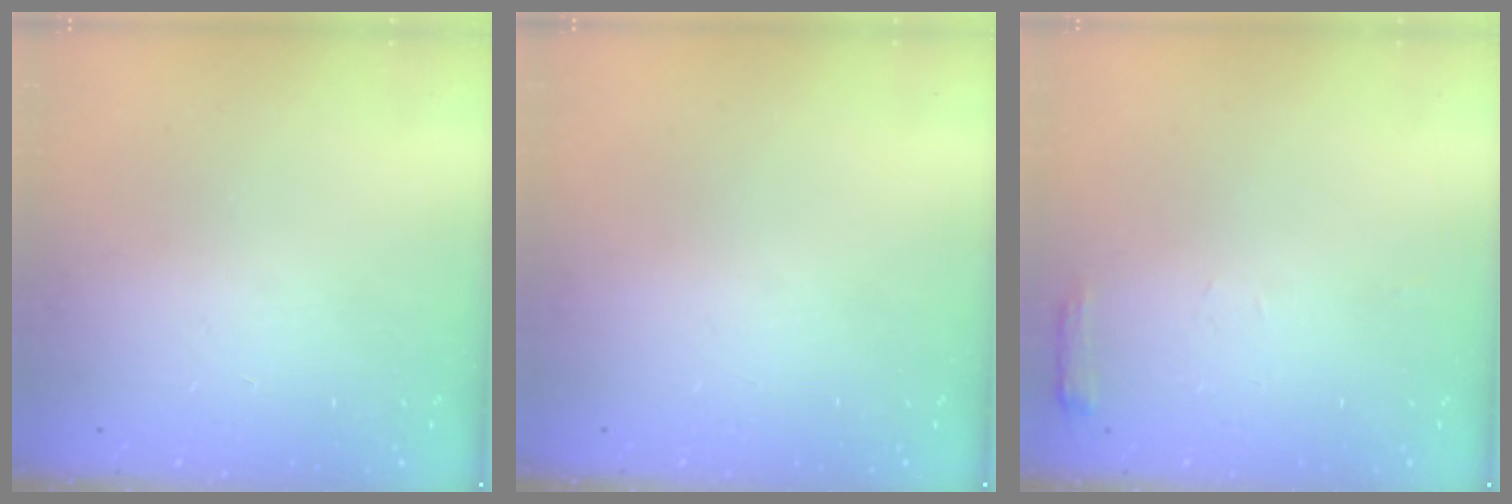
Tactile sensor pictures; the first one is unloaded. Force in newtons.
{"total": 0.0}
{"total": 3.3, "press": 3.3, "slide": 0.5}